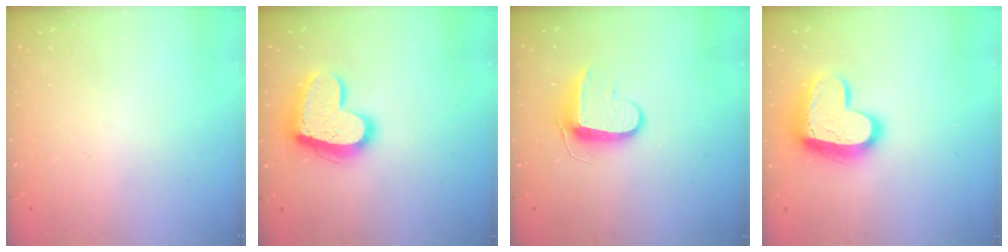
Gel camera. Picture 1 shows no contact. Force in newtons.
{"total": 16.8, "press": 16.7, "slide": 1.5}
{"total": 8.9, "press": 8.9, "slide": 0.2}
{"total": 16.2, "press": 16.1, "slide": 1.4}